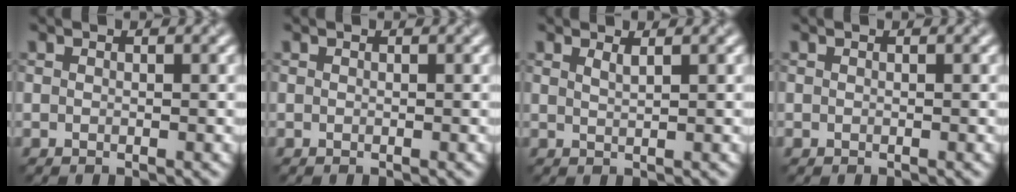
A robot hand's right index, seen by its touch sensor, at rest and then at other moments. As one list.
[{"total": 0.0}, {"total": 1.1, "force": [0.7, 0.3, 0.8], "torque": [-0.006, -0.001, 0.011]}, {"total": 0.0}]